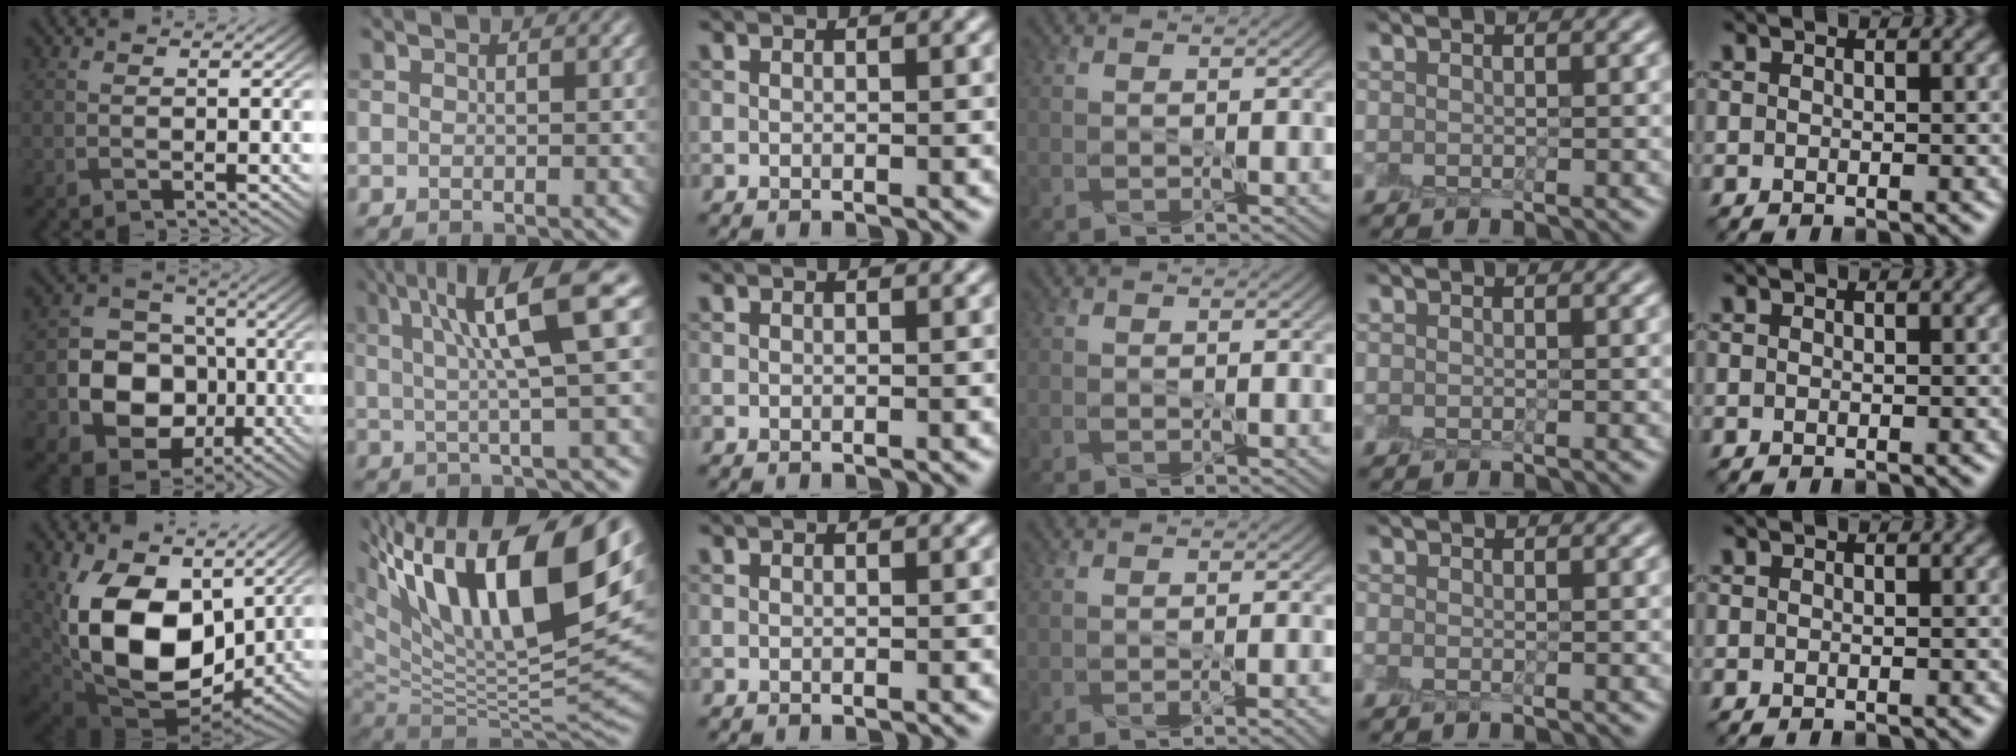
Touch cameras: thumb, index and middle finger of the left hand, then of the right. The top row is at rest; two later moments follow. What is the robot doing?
{"motion": "peel", "object": "small bumper sticker"}